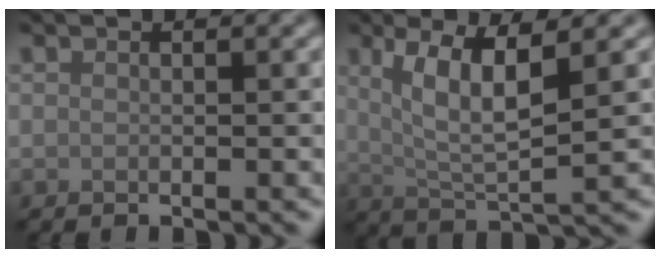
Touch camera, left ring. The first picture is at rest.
{"total": 5.9, "force": [1.8, 1.3, 5.4], "torque": [-0.103, -0.006, 0.038]}